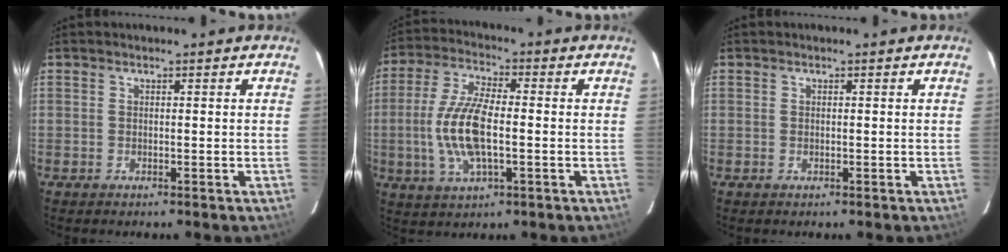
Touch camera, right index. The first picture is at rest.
{"total": 12.2, "force": [-1.7, 4.4, 11.2], "torque": [-0.238, 0.001, -0.034]}
{"total": 0.0}